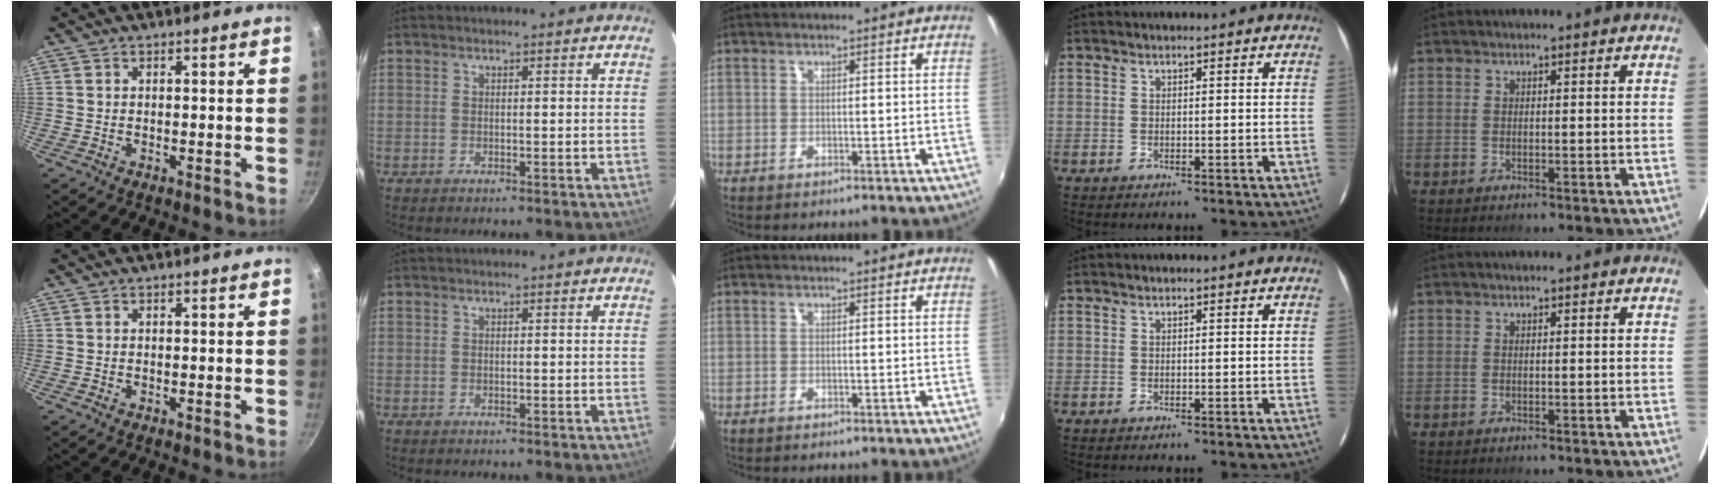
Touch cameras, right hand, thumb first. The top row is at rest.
{}